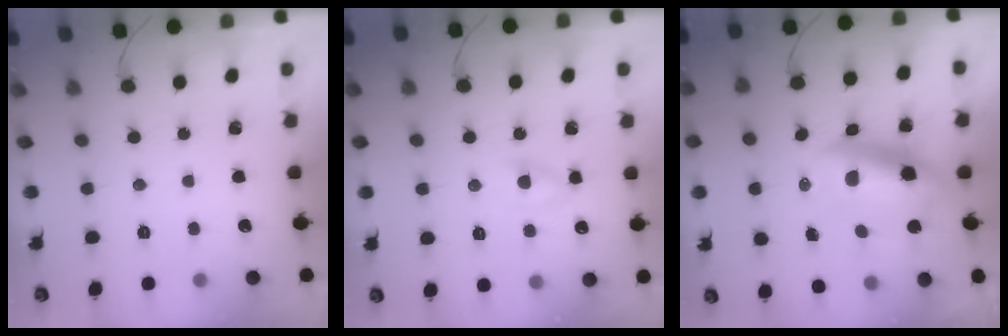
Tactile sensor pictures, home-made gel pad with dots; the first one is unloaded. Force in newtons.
{"total": 3.4, "press": 3.2, "slide": 1.0}
{"total": 9.6, "press": 9.3, "slide": 2.4}